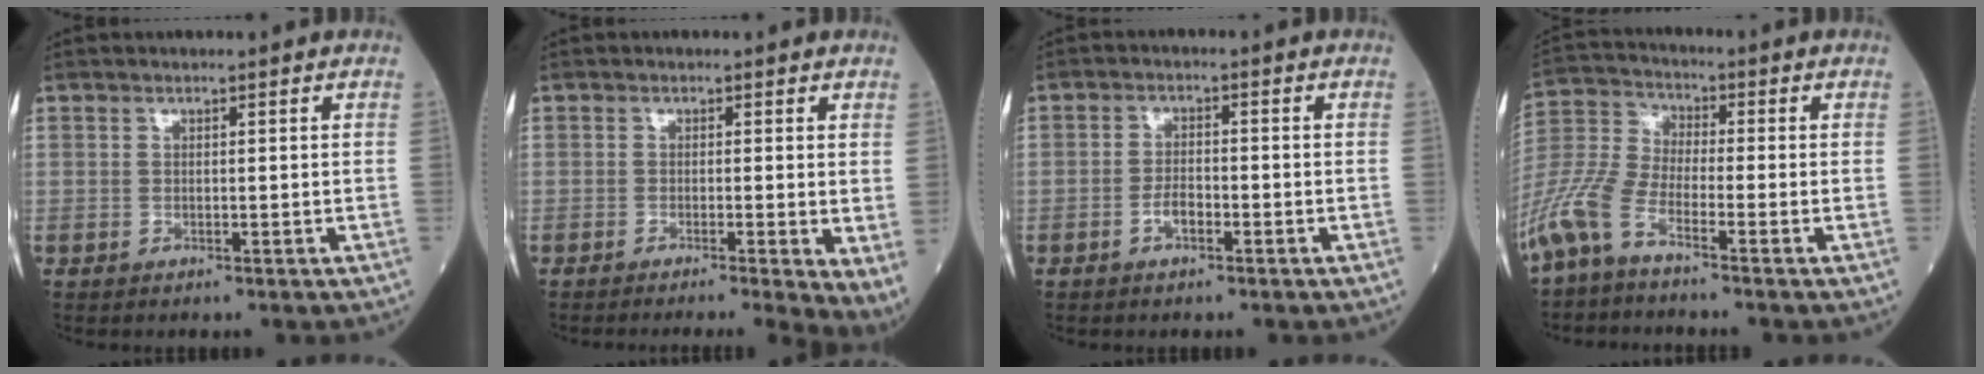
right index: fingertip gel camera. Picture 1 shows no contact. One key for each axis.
{"total": 5.3, "fx": -2.7, "fy": 0.0, "fz": 4.5, "tx": -0.045, "ty": -0.014, "tz": -0.045}
{"total": 2.5, "fx": -1.2, "fy": 1.0, "fz": 1.9, "tx": -0.033, "ty": 0.004, "tz": -0.024}
{"total": 9.5, "fx": -6.4, "fy": 2.1, "fz": 6.6, "tx": -0.170, "ty": -0.009, "tz": -0.141}